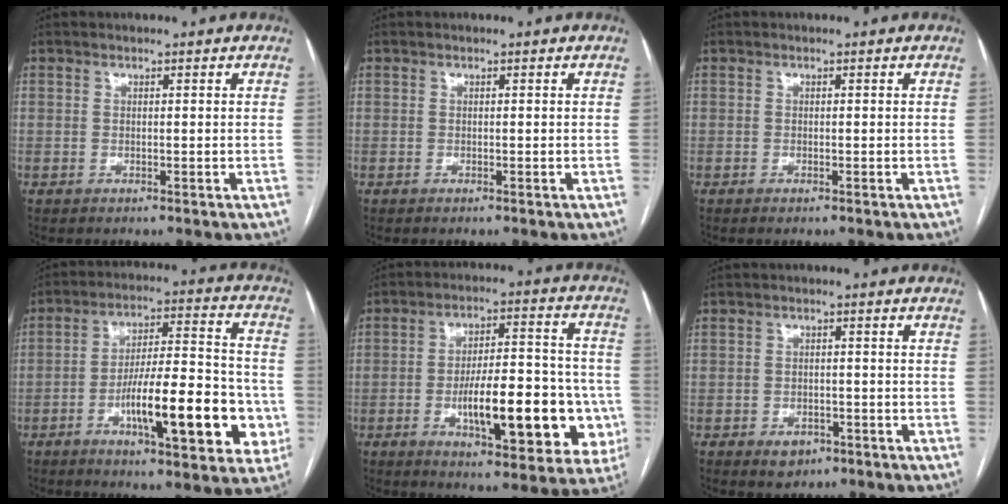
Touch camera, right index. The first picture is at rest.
{"total": 0.0}
{"total": 0.7, "force": [-0.5, 0.1, 0.4], "torque": [-0.010, -0.002, -0.006]}
{"total": 18.4, "force": [-5.7, 4.4, 17.0], "torque": [-0.247, 0.018, -0.080]}
{"total": 19.2, "force": [-5.1, 5.9, 17.5], "torque": [-0.213, 0.025, -0.060]}
{"total": 3.2, "force": [-1.8, 2.2, 1.5], "torque": [-0.014, 0.003, -0.015]}